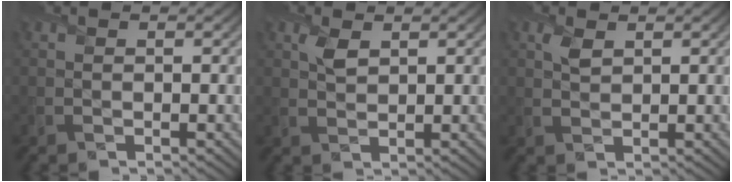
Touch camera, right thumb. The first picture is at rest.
{"total": 2.1, "force": [1.3, 0.9, 1.5], "torque": [-0.037, 0.003, 0.025]}
{"total": 1.7, "force": [1.1, 0.7, 1.1], "torque": [-0.028, 0.004, 0.022]}